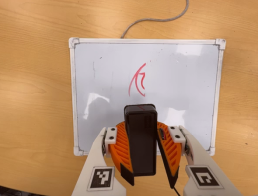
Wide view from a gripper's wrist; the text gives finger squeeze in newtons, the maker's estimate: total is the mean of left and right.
{"total": 11.9, "left": 11.7, "right": 12.1}